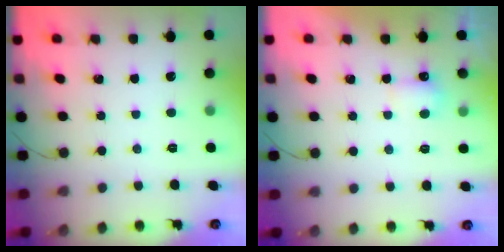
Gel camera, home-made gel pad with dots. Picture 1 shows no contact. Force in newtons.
{"total": 2.8, "press": 2.7, "slide": 0.6}